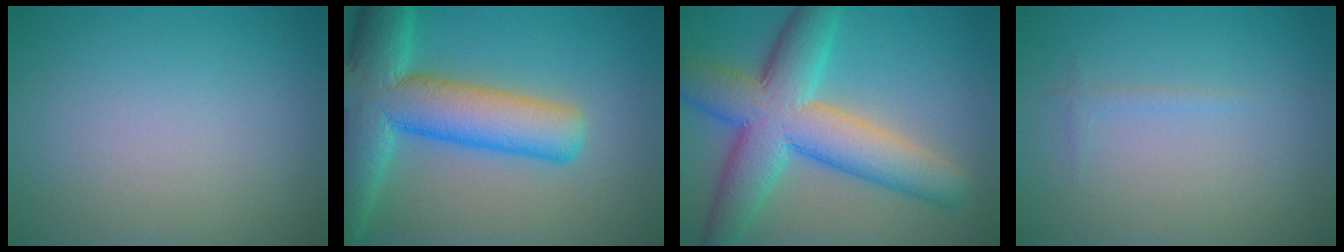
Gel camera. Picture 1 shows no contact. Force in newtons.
{"total": 11.1, "press": 11.1, "slide": 0.6}
{"total": 10.6, "press": 10.6, "slide": 0.4}
{"total": 0.6, "press": 0.6, "slide": 0.1}